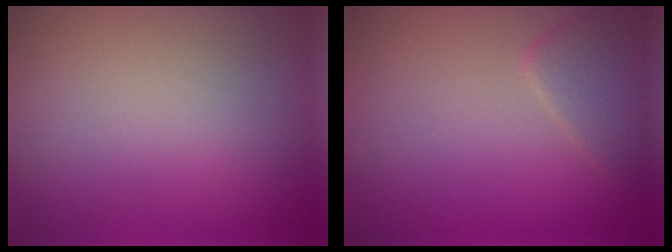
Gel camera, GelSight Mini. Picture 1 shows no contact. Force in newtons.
{"total": 2.3, "press": 2.3, "slide": 0.0}